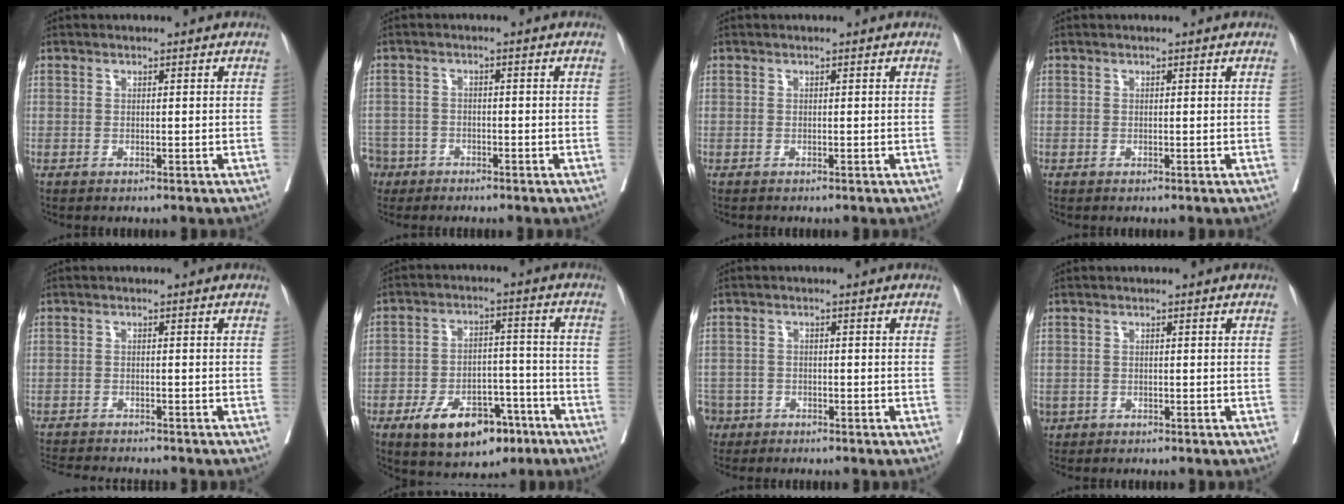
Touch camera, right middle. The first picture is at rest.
{"total": 7.0, "force": [-4.7, 5.1, 0.9], "torque": [-0.036, 0.000, -0.086]}
{"total": 0.0}
{"total": 0.0}
{"total": 9.1, "force": [-8.5, 1.1, 3.1], "torque": [-0.042, -0.009, -0.122]}
{"total": 12.1, "force": [-7.2, 6.2, 7.6], "torque": [-0.113, 0.013, -0.107]}
{"total": 6.8, "force": [-4.3, 5.1, 1.1], "torque": [-0.042, 0.000, -0.077]}
{"total": 1.9, "force": [-1.1, 1.5, 0.6], "torque": [-0.016, -0.001, -0.016]}